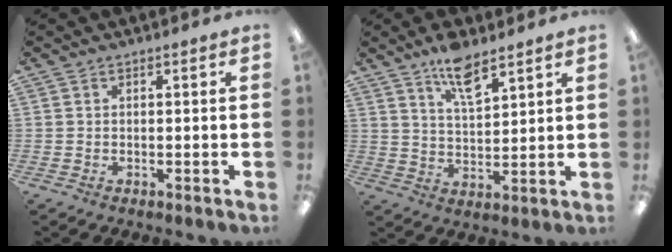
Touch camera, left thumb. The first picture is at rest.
{"total": 8.6, "force": [6.4, 2.9, 4.9], "torque": [-0.079, -0.035, 0.110]}